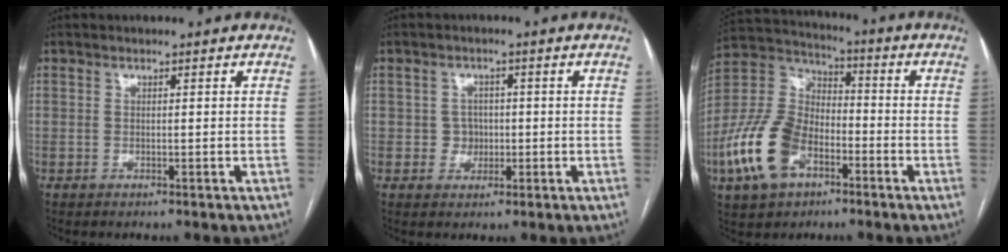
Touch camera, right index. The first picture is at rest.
{"total": 2.7, "force": [-0.3, 2.7, 0.5], "torque": [0.001, 0.008, -0.003]}
{"total": 14.9, "force": [-6.3, 8.9, 10.1], "torque": [-0.236, 0.013, -0.120]}